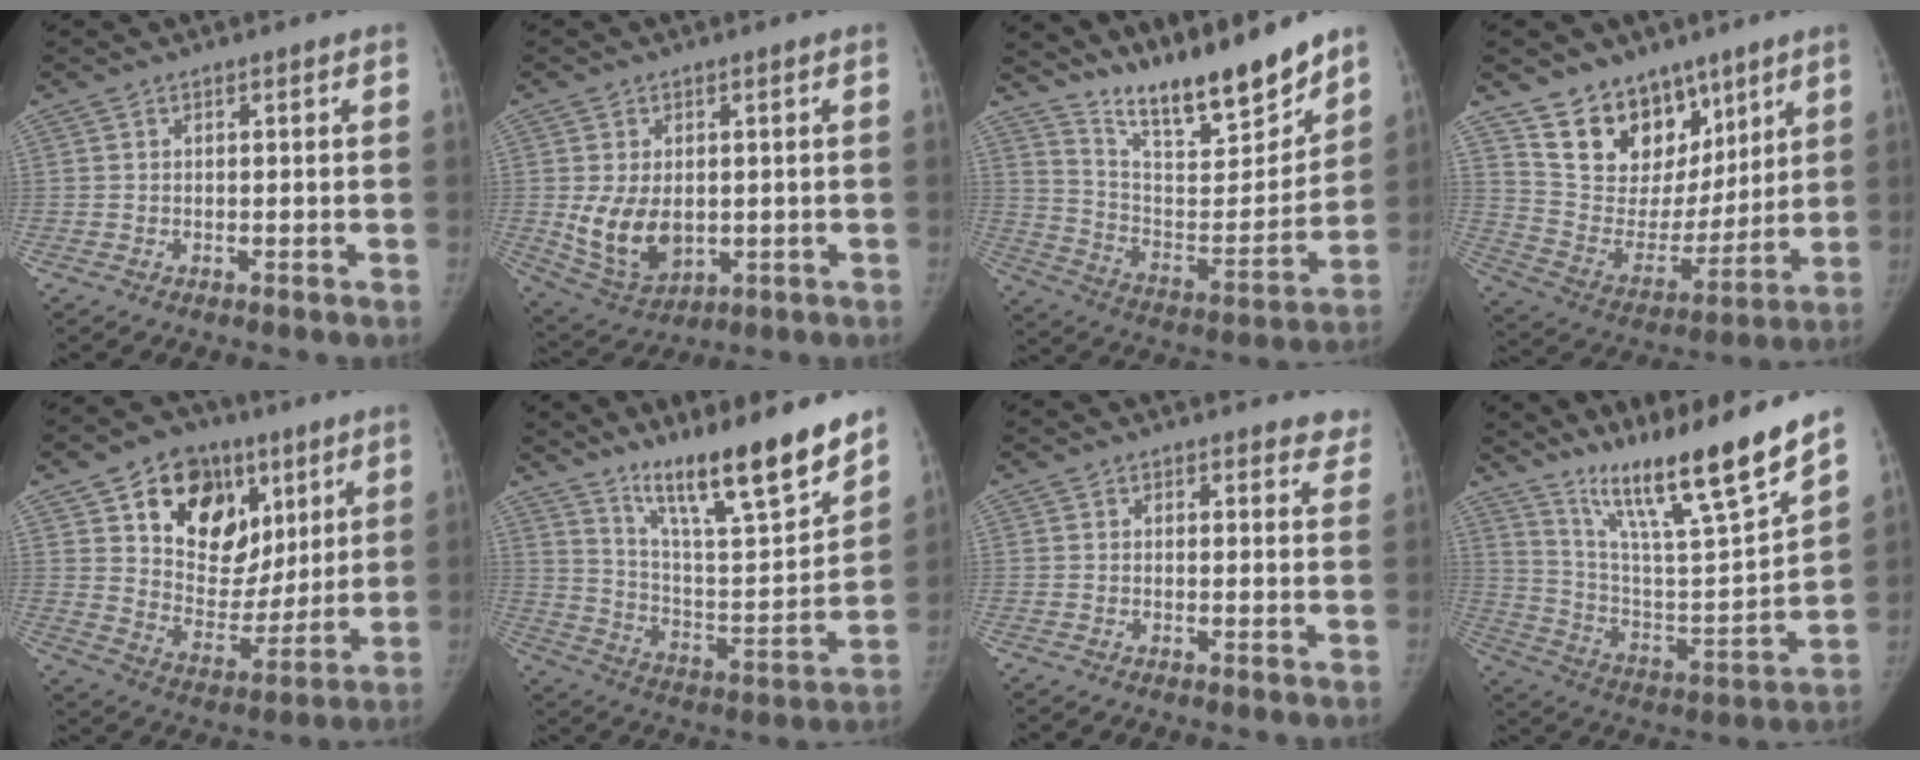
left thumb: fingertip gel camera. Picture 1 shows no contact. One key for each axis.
{"total": 9.8, "fx": -0.2, "fy": 6.6, "fz": 7.2, "tx": -0.116, "ty": -0.016, "tz": 0.017}
{"total": 19.9, "fx": 16.7, "fy": 3.9, "fz": 10.0, "tx": -0.122, "ty": -0.109, "tz": 0.288}
{"total": 17.2, "fx": 11.5, "fy": 11.1, "fz": 6.3, "tx": -0.049, "ty": -0.069, "tz": 0.216}
{"total": 20.5, "fx": 9.2, "fy": 14.5, "fz": 11.1, "tx": -0.121, "ty": -0.031, "tz": 0.156}
{"total": 20.5, "fx": 15.5, "fy": 2.9, "fz": 13.1, "tx": -0.176, "ty": -0.093, "tz": 0.268}
{"total": 4.1, "fx": 3.7, "fy": 1.7, "fz": 0.5, "tx": 0.034, "ty": -0.019, "tz": 0.022}
{"total": 22.6, "fx": 17.2, "fy": 1.6, "fz": 14.6, "tx": -0.211, "ty": -0.088, "tz": 0.302}